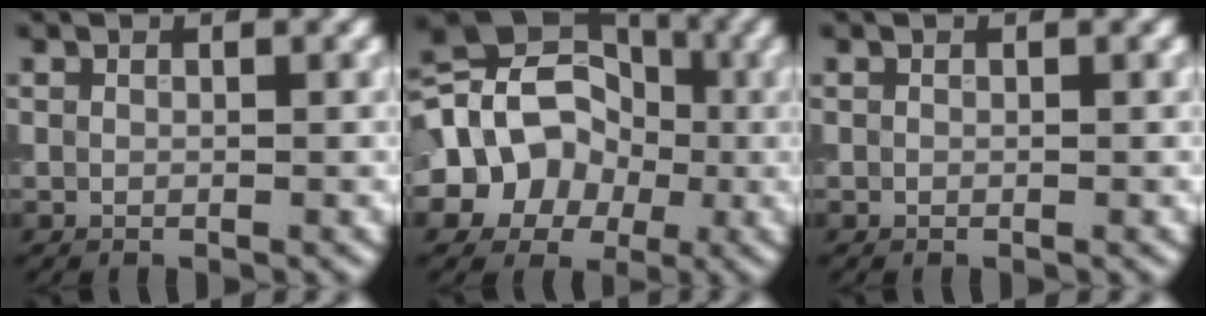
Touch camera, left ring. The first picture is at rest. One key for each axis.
{"total": 13.2, "fx": -1.0, "fy": 11.4, "fz": 6.6, "tx": -0.115, "ty": 0.043, "tz": -0.056}
{"total": 0.0}